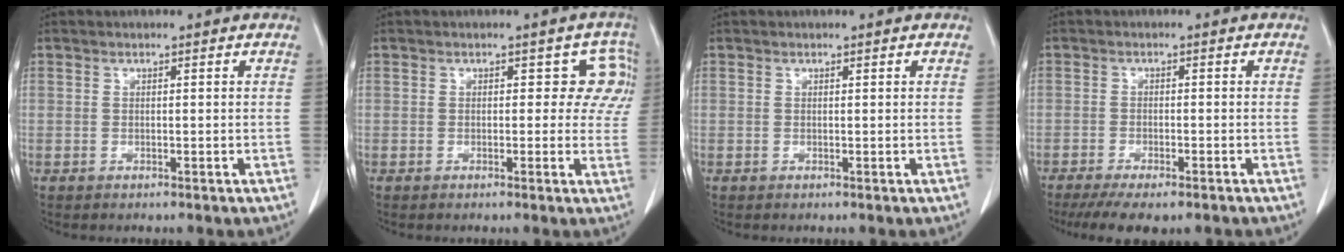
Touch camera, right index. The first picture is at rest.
{"total": 4.8, "force": [1.2, 3.1, 3.4], "torque": [-0.004, 0.020, 0.003]}
{"total": 0.0}
{"total": 8.9, "force": [-6.9, 2.3, 5.1], "torque": [-0.070, -0.012, -0.102]}